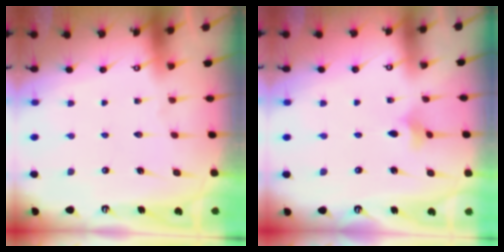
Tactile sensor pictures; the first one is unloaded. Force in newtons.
{"total": 3.0, "press": 2.9, "slide": 0.5}